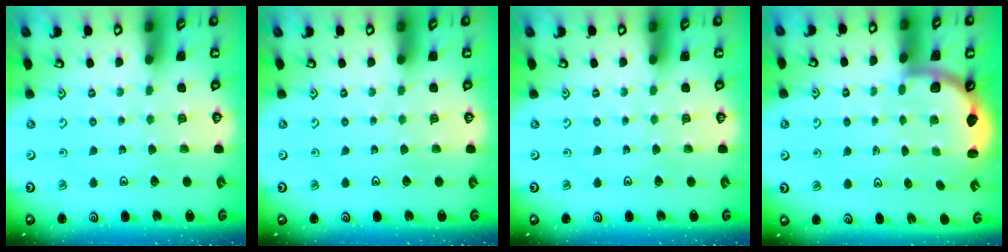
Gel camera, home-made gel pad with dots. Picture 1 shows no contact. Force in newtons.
{"total": 0.0}
{"total": 0.0}
{"total": 2.6, "press": 2.5, "slide": 0.6}